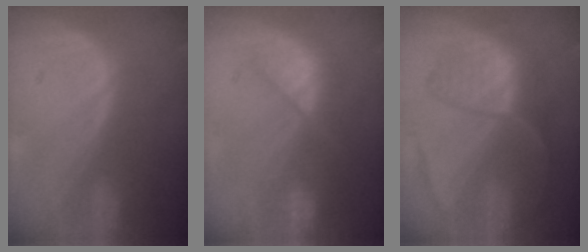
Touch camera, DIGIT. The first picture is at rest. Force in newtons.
{"total": 8.3, "press": 7.4, "slide": 3.8}
{"total": 8.9, "press": 7.5, "slide": 4.7}